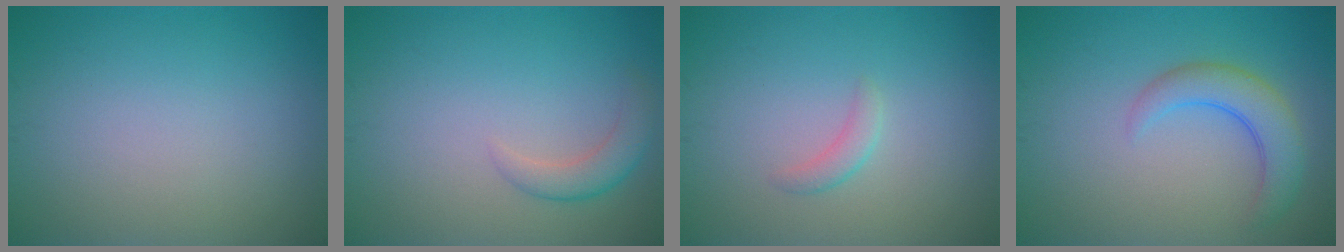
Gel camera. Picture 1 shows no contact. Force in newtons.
{"total": 2.2, "press": 2.2, "slide": 0.1}
{"total": 1.2, "press": 1.2, "slide": 0.1}
{"total": 3.8, "press": 3.7, "slide": 0.4}